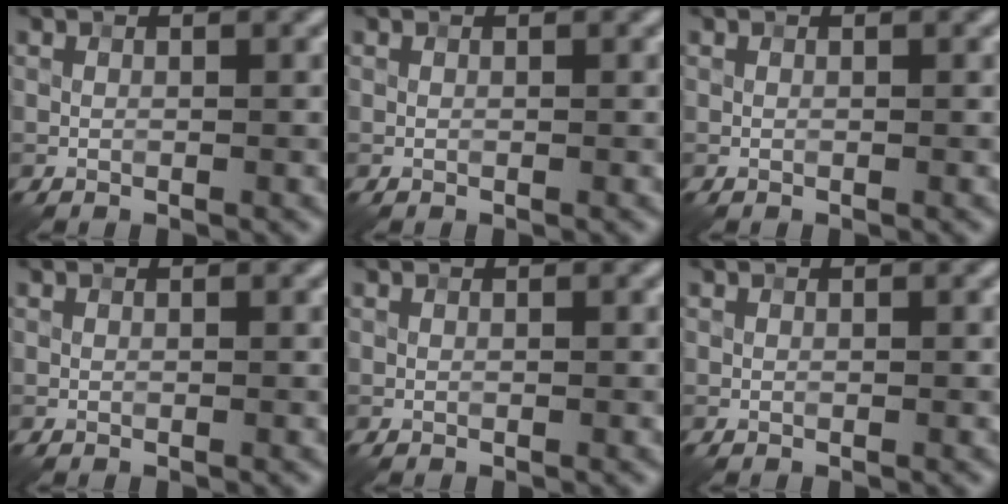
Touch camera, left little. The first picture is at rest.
{"total": 0.0}
{"total": 0.0}
{"total": 0.0}
{"total": 0.0}
{"total": 0.0}